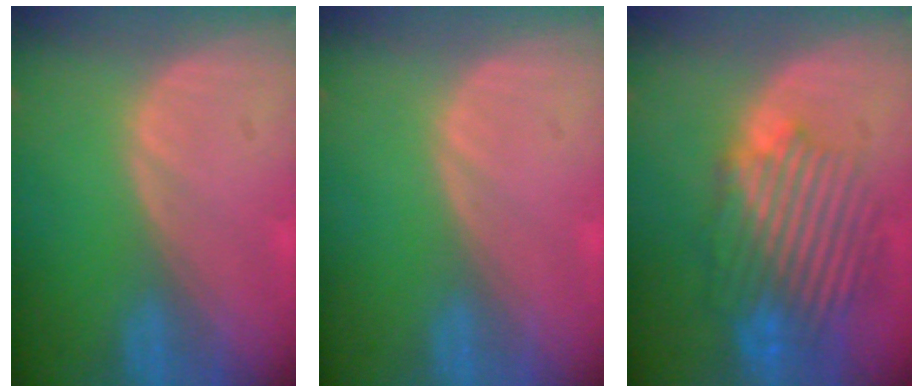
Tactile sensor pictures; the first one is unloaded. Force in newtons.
{"total": 0.0}
{"total": 10.2, "press": 9.7, "slide": 3.4}